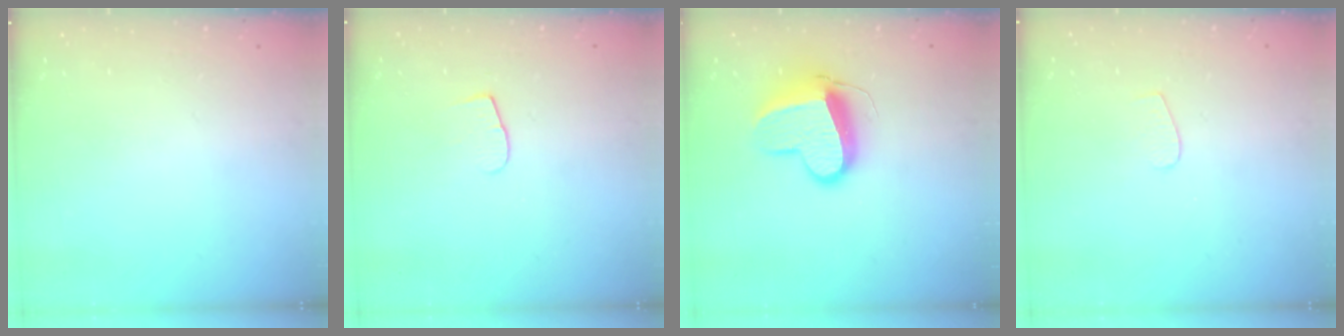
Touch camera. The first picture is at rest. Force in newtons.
{"total": 5.2, "press": 5.2, "slide": 0.6}
{"total": 13.4, "press": 13.3, "slide": 1.3}
{"total": 3.7, "press": 3.7, "slide": 0.3}